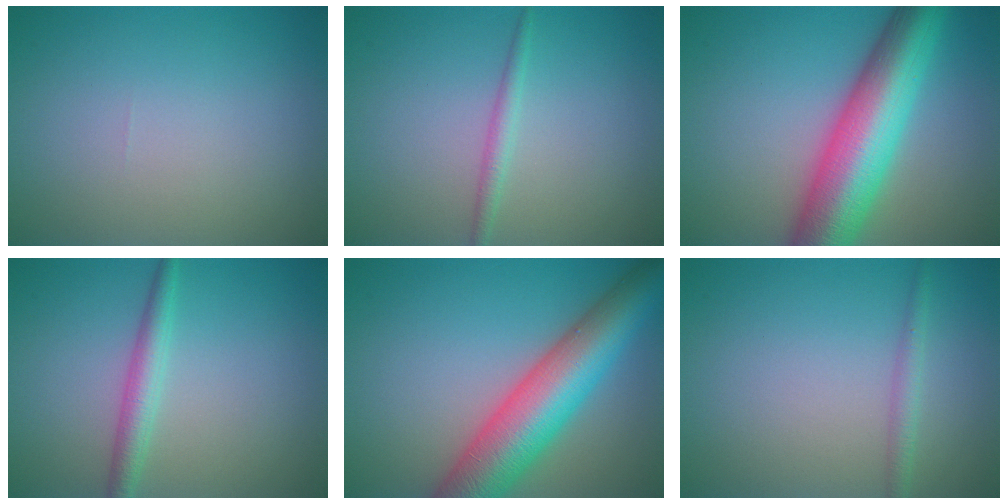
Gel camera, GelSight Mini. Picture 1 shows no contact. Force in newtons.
{"total": 1.4, "press": 1.4, "slide": 0.1}
{"total": 11.2, "press": 11.2, "slide": 0.2}
{"total": 2.4, "press": 2.4, "slide": 0.1}
{"total": 10.1, "press": 10.1, "slide": 0.3}
{"total": 1.4, "press": 1.4, "slide": 0.1}